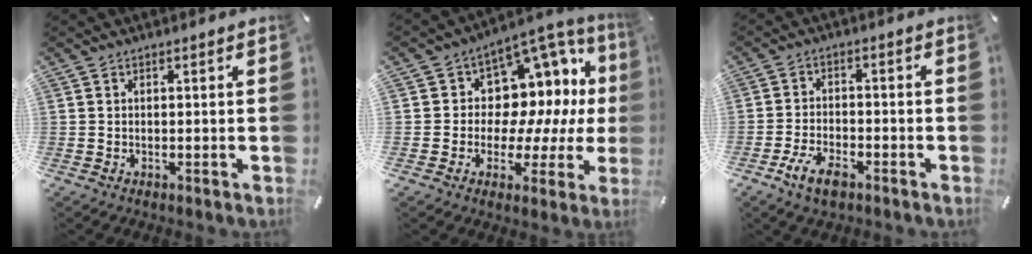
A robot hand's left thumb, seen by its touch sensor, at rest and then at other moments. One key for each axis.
{"total": 10.8, "fx": 3.0, "fy": 9.1, "fz": 4.9, "tx": -0.055, "ty": -0.059, "tz": 0.060}
{"total": 6.6, "fx": -3.8, "fy": 3.4, "fz": 4.2, "tx": -0.096, "ty": 0.012, "tz": -0.074}